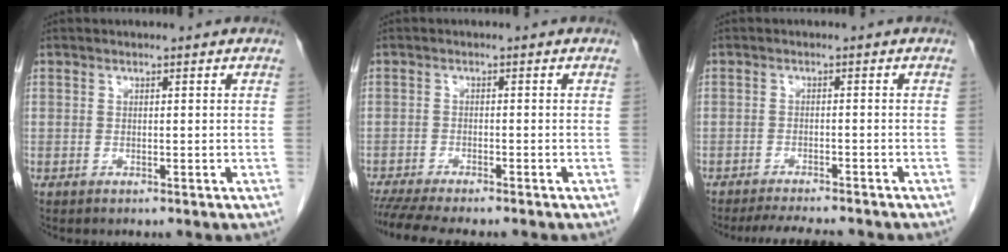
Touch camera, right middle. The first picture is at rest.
{"total": 9.0, "force": [-7.8, 0.8, 4.4], "torque": [-0.061, -0.013, -0.120]}
{"total": 7.6, "force": [-6.9, 0.9, 3.1], "torque": [-0.046, -0.014, -0.100]}